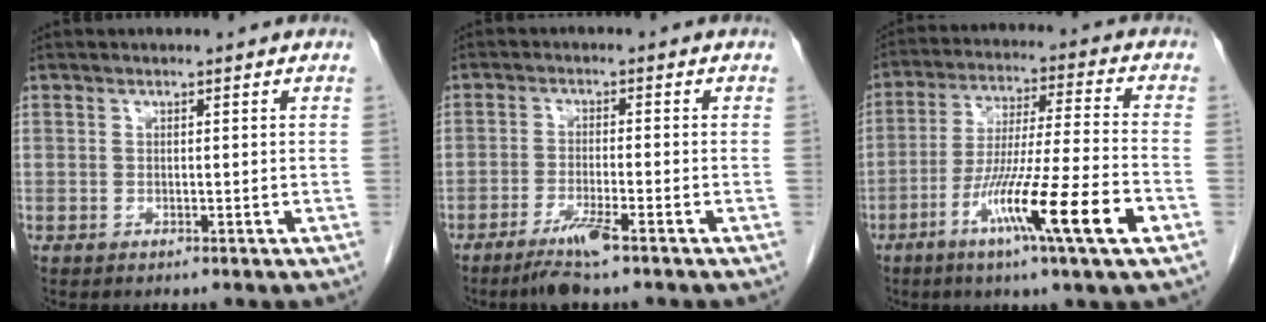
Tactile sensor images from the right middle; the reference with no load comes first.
{"total": 4.8, "force": [-3.3, -0.1, 3.5], "torque": [-0.072, -0.011, -0.063]}
{"total": 15.1, "force": [-6.7, -1.0, 13.5], "torque": [-0.246, -0.026, -0.120]}